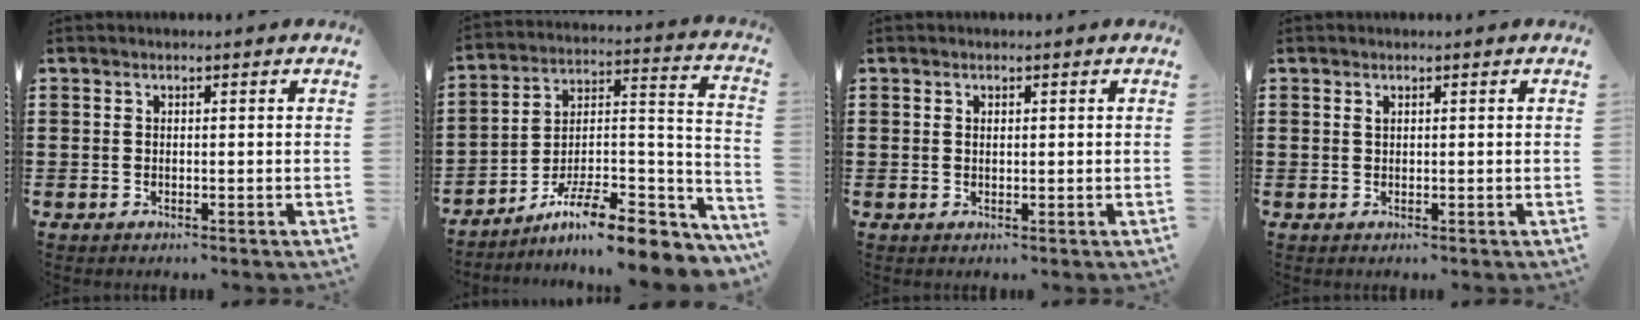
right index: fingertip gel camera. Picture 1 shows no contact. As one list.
[{"total": 10.7, "force": [-8.1, 2.3, 6.6], "torque": [-0.103, 0.014, -0.150]}, {"total": 0.6, "force": [0.1, 0.3, 0.4], "torque": [-0.010, 0.001, 0.002]}, {"total": 0.5, "force": [0.3, 0.2, 0.4], "torque": [-0.009, 0.002, 0.006]}]